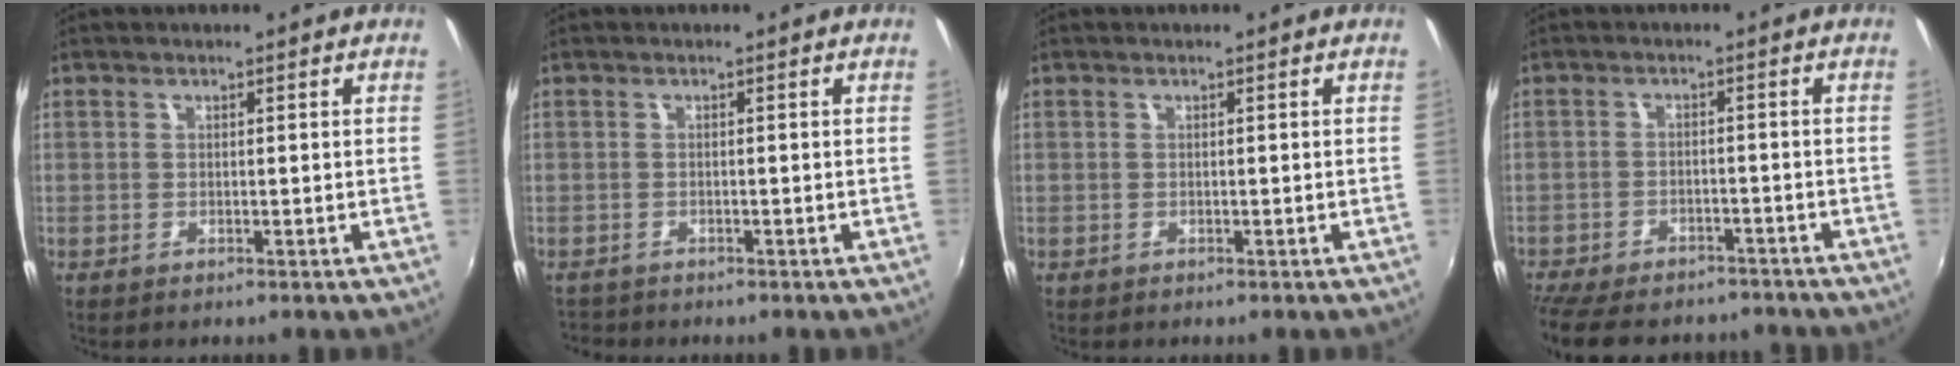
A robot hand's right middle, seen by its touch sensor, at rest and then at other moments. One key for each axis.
{"total": 1.8, "fx": -1.6, "fy": 0.8, "fz": 0.2, "tx": -0.008, "ty": -0.007, "tz": -0.028}
{"total": 0.0}
{"total": 15.6, "fx": -13.0, "fy": 6.1, "fz": 6.3, "tx": -0.152, "ty": -0.019, "tz": -0.189}